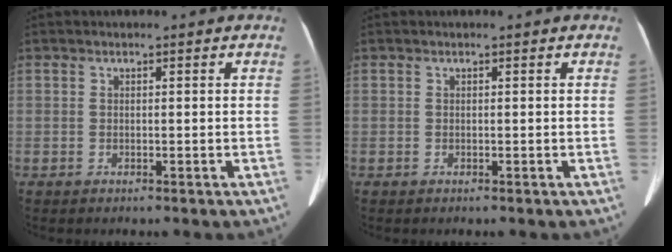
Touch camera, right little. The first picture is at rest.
{"total": 0.0}